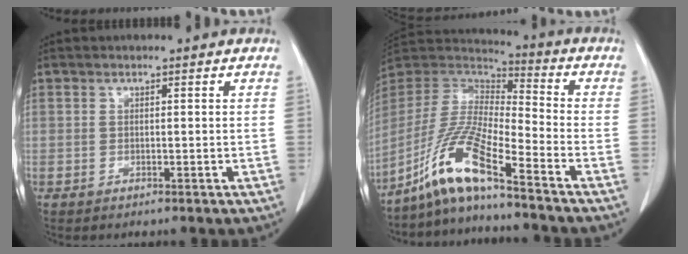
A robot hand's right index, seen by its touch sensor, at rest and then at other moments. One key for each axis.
{"total": 12.6, "fx": -9.1, "fy": -0.6, "fz": 8.6, "tx": -0.184, "ty": -0.011, "tz": -0.177}